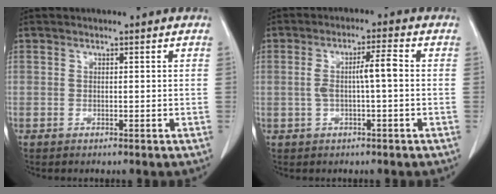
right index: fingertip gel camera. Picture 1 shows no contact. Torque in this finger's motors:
{"motor_torque": [0.16, 0.01, 0.10, 0.08]}